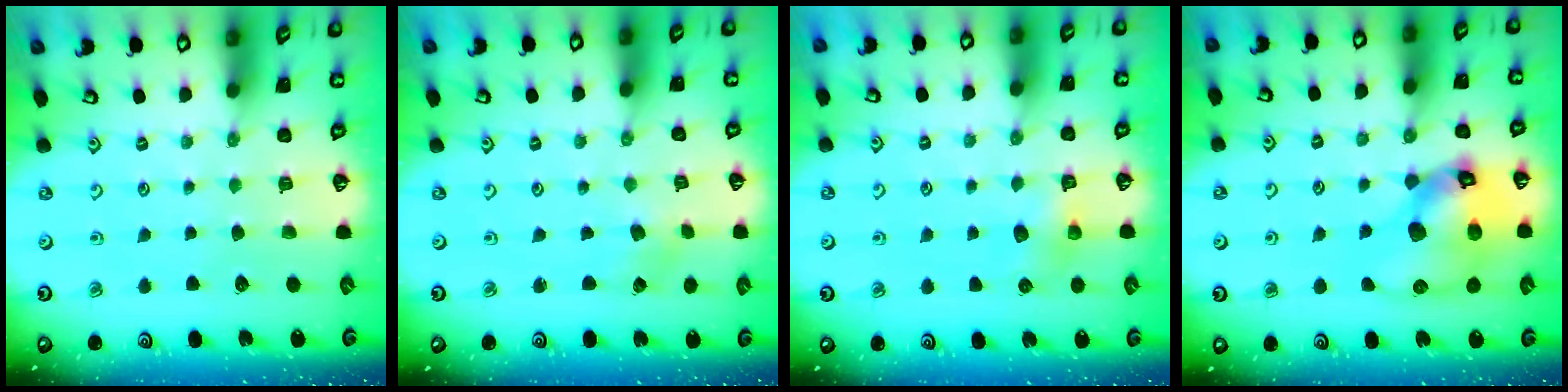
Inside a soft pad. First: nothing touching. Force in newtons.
{"total": 3.2, "press": 3.2, "slide": 0.5}
{"total": 4.8, "press": 4.7, "slide": 0.4}
{"total": 18.4, "press": 18.2, "slide": 2.5}